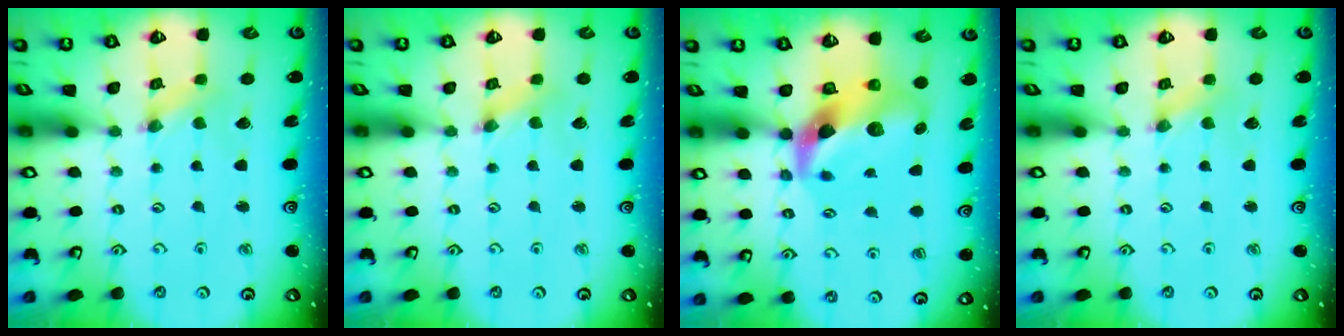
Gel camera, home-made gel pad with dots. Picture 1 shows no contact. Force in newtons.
{"total": 1.3, "press": 1.3, "slide": 0.2}
{"total": 13.8, "press": 13.7, "slide": 1.9}
{"total": 0.7, "press": 0.6, "slide": 0.1}